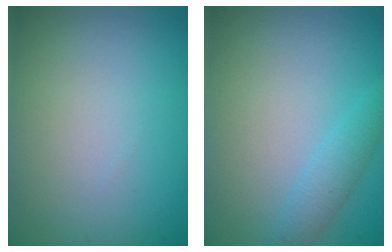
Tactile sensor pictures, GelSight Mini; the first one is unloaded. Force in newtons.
{"total": 1.9, "press": 1.9, "slide": 0.1}